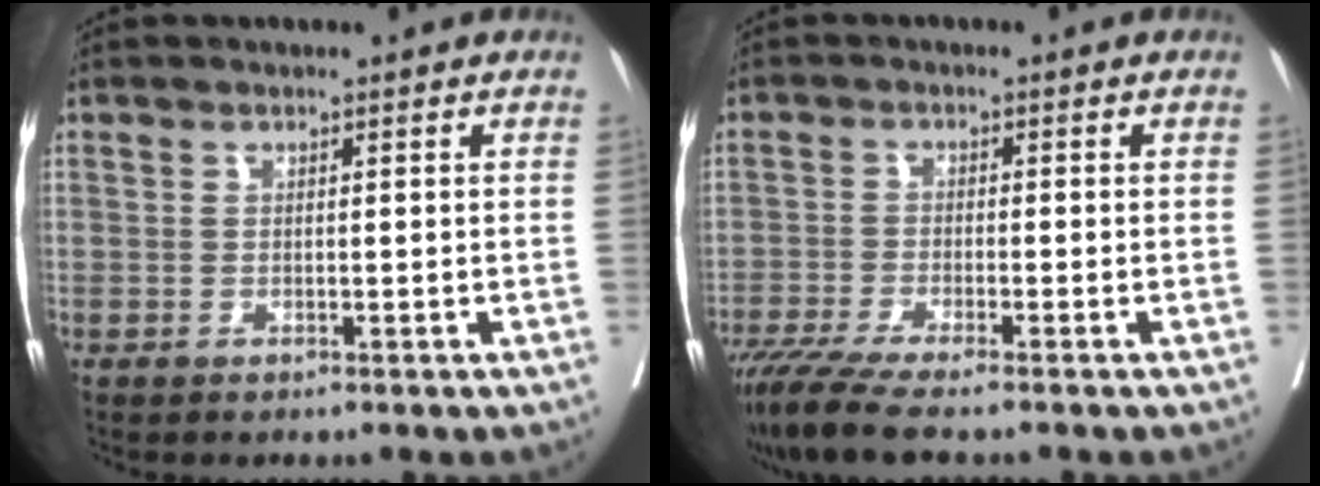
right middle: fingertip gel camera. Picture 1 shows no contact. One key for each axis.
{"total": 7.6, "fx": -6.3, "fy": -0.2, "fz": 4.2, "tx": -0.066, "ty": -0.023, "tz": -0.110}